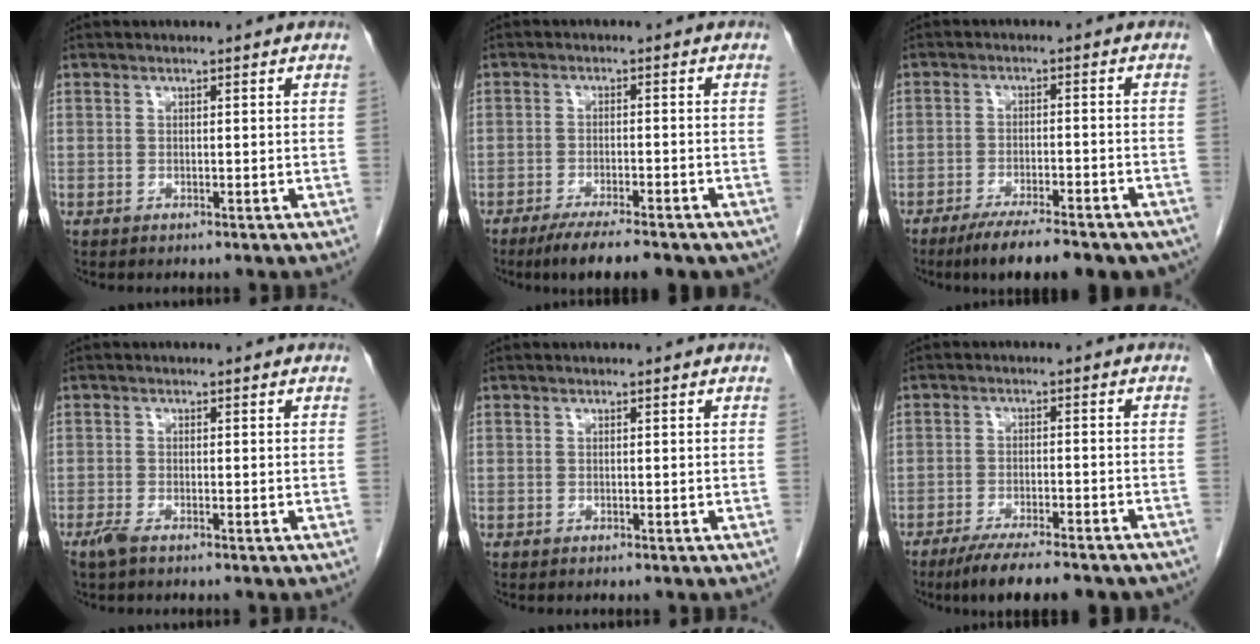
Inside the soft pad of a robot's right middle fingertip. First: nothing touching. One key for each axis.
{"total": 9.8, "fx": -7.5, "fy": 2.0, "fz": 6.0, "tx": -0.079, "ty": -0.014, "tz": -0.106}
{"total": 13.5, "fx": -10.6, "fy": 2.9, "fz": 7.8, "tx": -0.088, "ty": -0.006, "tz": -0.150}
{"total": 1.7, "fx": -1.2, "fy": 0.3, "fz": 1.1, "tx": -0.031, "ty": -0.005, "tz": -0.025}
{"total": 0.0}
{"total": 13.8, "fx": -11.4, "fy": 2.4, "fz": 7.3, "tx": -0.099, "ty": -0.014, "tz": -0.163}